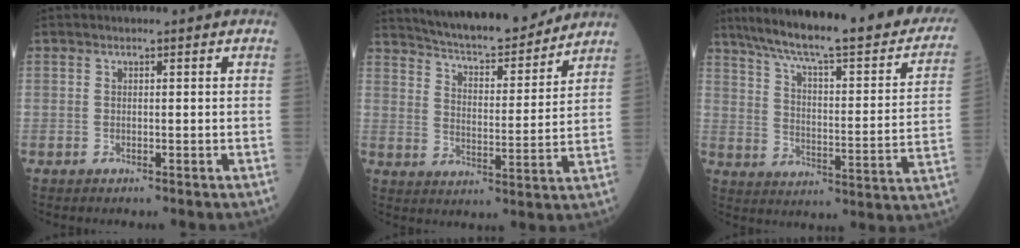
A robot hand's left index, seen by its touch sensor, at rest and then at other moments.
{"total": 16.5, "force": [15.2, 2.2, 6.0], "torque": [-0.097, -0.004, 0.228]}
{"total": 29.5, "force": [23.8, 4.1, 17.0], "torque": [-0.255, -0.026, 0.311]}